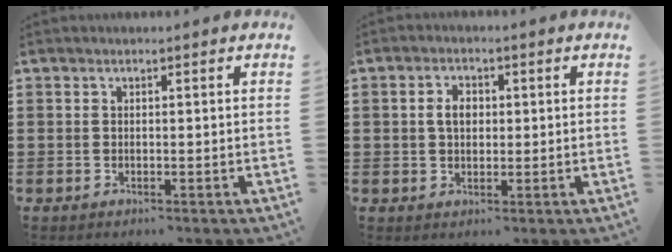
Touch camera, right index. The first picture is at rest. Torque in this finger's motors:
{"motor_torque": [0.52, 0.32, 0.34, 0.09]}